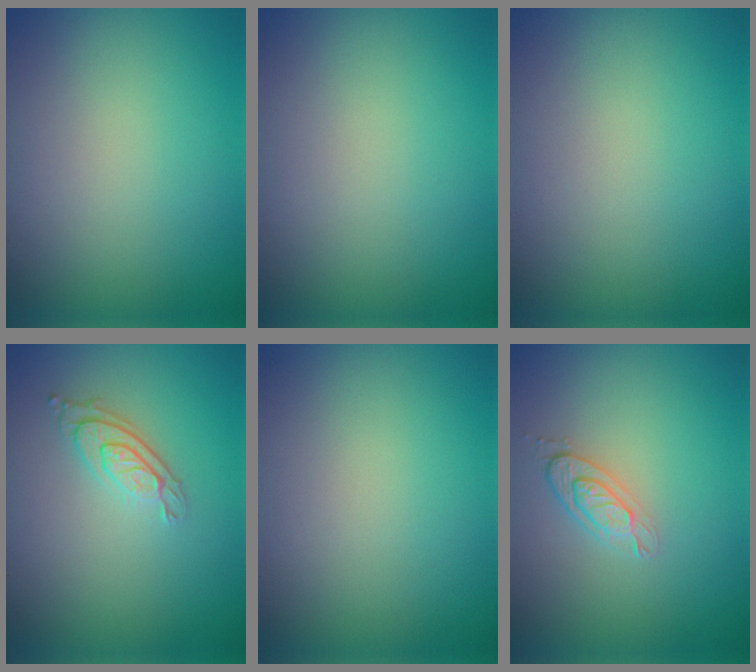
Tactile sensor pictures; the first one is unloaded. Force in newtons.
{"total": 0.0}
{"total": 0.0}
{"total": 3.0, "press": 2.2, "slide": 2.0}
{"total": 0.0}
{"total": 2.4, "press": 1.9, "slide": 1.4}